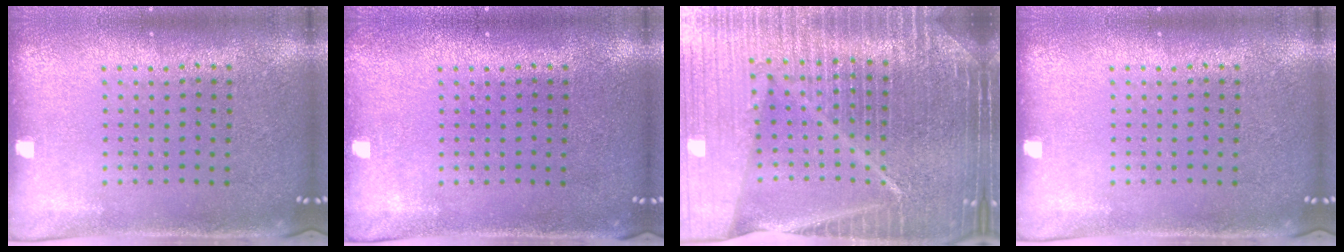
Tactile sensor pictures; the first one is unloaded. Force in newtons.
{"total": 0.7, "press": 0.7, "slide": 0.0}
{"total": 7.1, "press": 6.0, "slide": 3.7}
{"total": 0.0}